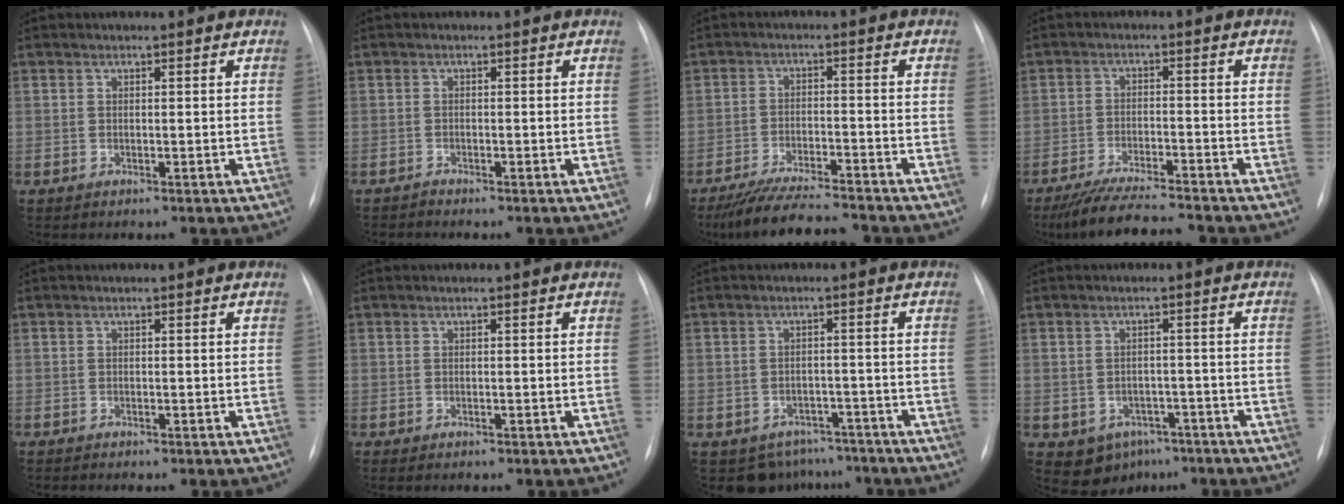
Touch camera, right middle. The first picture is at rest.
{"total": 0.6, "force": [-0.6, -0.1, -0.1], "torque": [0.002, -0.003, -0.012]}
{"total": 11.6, "force": [-10.4, 0.9, 4.9], "torque": [-0.081, -0.015, -0.168]}
{"total": 10.7, "force": [-9.6, 0.4, 4.8], "torque": [-0.079, -0.020, -0.155]}
{"total": 0.0}
{"total": 0.5, "force": [-0.4, 0.2, 0.3], "torque": [-0.010, -0.002, -0.006]}
{"total": 6.6, "force": [-5.5, 3.6, -0.3], "torque": [0.013, 0.020, -0.069]}
{"total": 6.4, "force": [-3.6, 4.9, 1.9], "torque": [-0.024, 0.013, -0.039]}